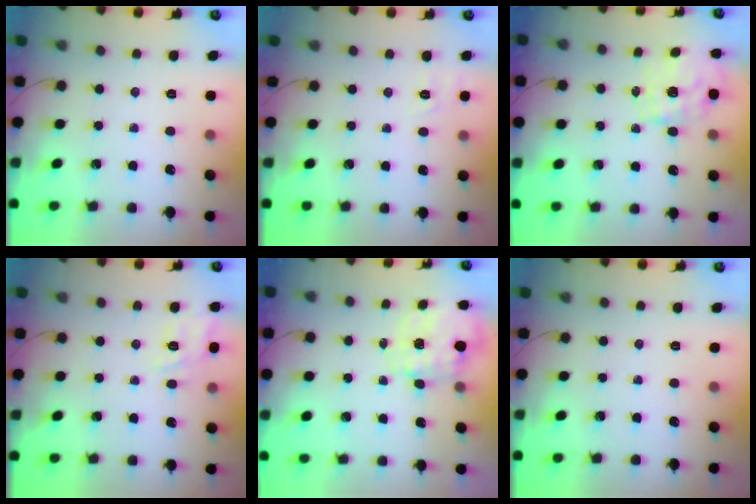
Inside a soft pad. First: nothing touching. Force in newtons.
{"total": 1.9, "press": 0.0, "slide": 1.9}
{"total": 1.5, "press": 1.3, "slide": 0.8}
{"total": 3.5, "press": 3.2, "slide": 1.4}
{"total": 2.7, "press": 2.5, "slide": 1.0}
{"total": 0.0}